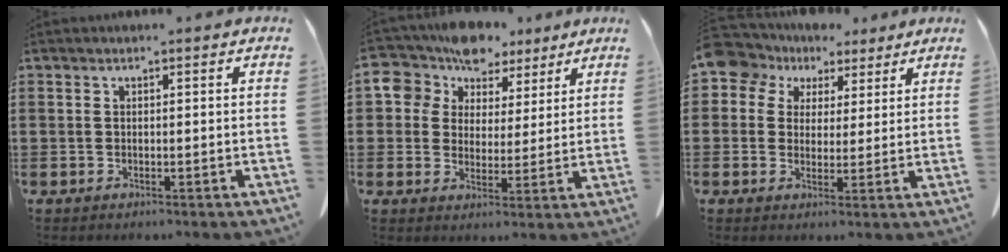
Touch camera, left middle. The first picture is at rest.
{"total": 8.7, "force": [6.8, 5.1, 1.9], "torque": [-0.079, -0.025, 0.124]}
{"total": 6.5, "force": [4.5, 4.6, 1.1], "torque": [-0.052, -0.011, 0.084]}